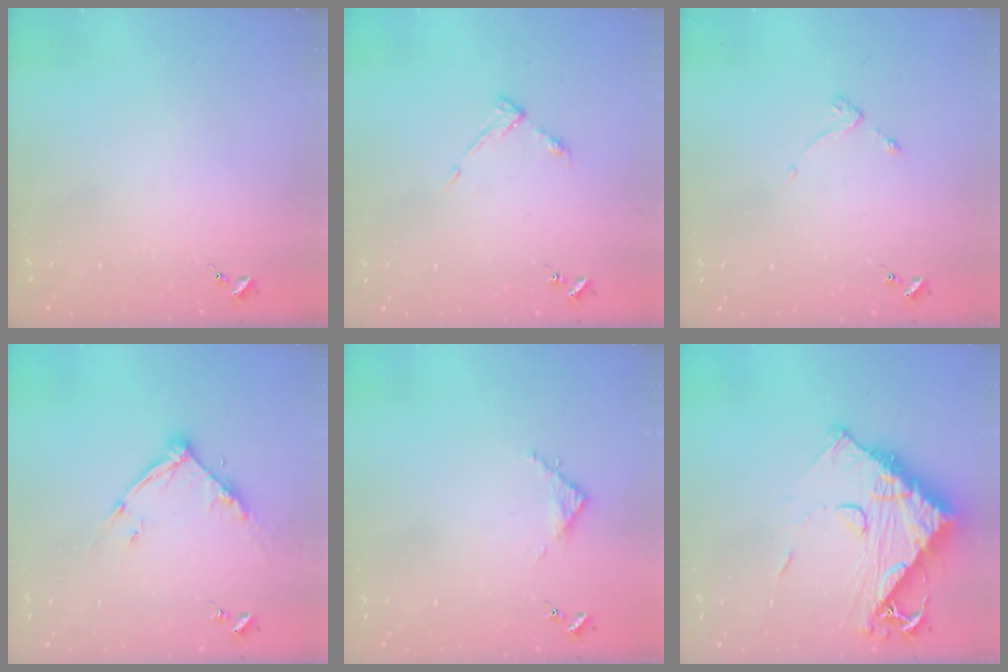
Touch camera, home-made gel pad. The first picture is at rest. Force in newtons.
{"total": 4.6, "press": 4.6, "slide": 0.6}
{"total": 2.7, "press": 2.6, "slide": 0.5}
{"total": 10.3, "press": 10.2, "slide": 0.9}
{"total": 2.8, "press": 2.8, "slide": 0.4}
{"total": 15.0, "press": 14.9, "slide": 1.4}